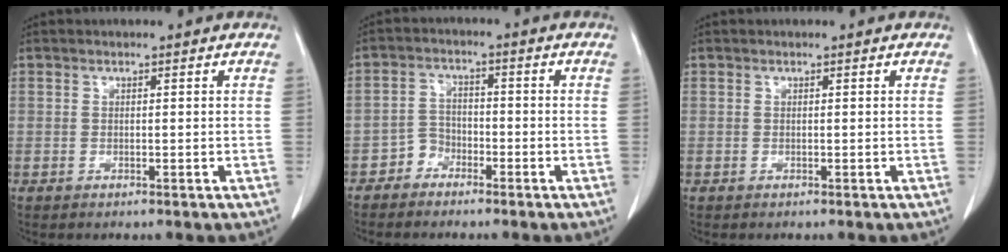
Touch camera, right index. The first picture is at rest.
{"total": 3.2, "force": [-2.2, 2.3, 0.1], "torque": [0.000, 0.012, -0.047]}
{"total": 0.0}